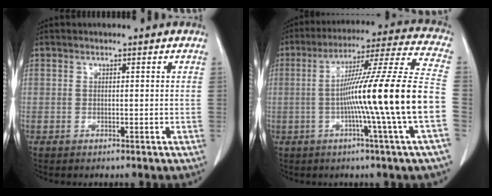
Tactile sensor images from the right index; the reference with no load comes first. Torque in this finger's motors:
{"motor_torque": [2.12, -0.03, 0.93, 0.21]}